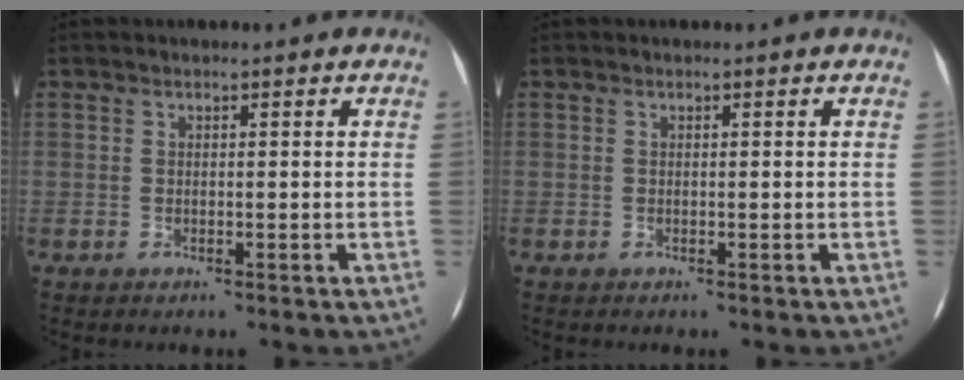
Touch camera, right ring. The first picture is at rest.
{"total": 0.0}